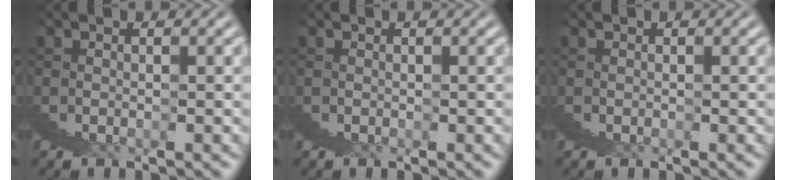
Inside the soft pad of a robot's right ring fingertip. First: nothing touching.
{"total": 0.0}
{"total": 0.0}